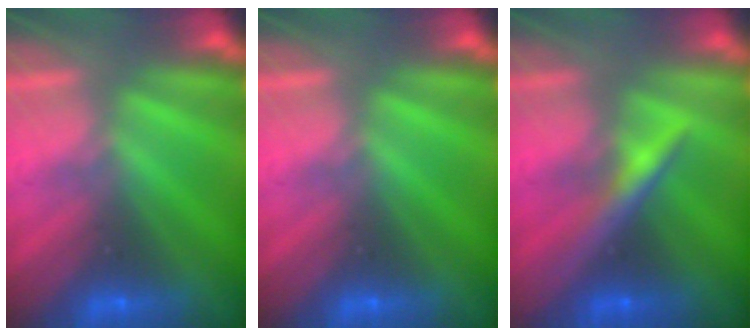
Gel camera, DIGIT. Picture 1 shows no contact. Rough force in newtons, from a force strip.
{"total": 0.0}
{"total": 3.7}